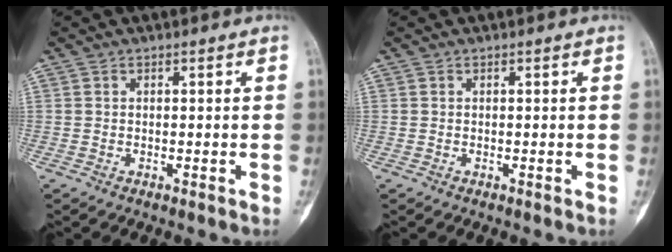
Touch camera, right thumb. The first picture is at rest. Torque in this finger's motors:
{"motor_torque": [1.51, 1.36, 0.17, 0.04, 0.00]}